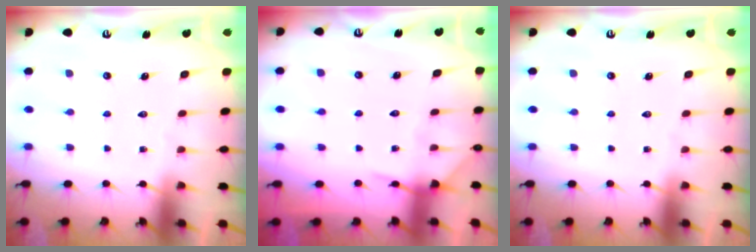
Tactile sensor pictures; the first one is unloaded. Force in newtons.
{"total": 5.6, "press": 5.6, "slide": 0.6}
{"total": 0.0}